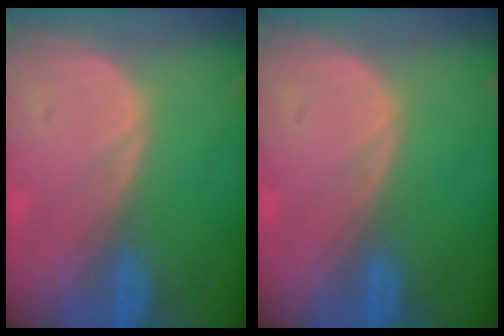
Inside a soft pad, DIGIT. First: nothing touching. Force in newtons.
{"total": 0.0}